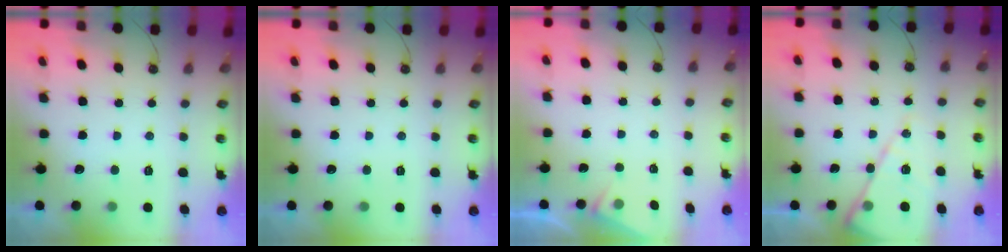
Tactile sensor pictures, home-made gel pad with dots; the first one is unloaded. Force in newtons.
{"total": 0.0}
{"total": 2.6, "press": 2.6, "slide": 0.4}
{"total": 12.1, "press": 12.1, "slide": 1.0}